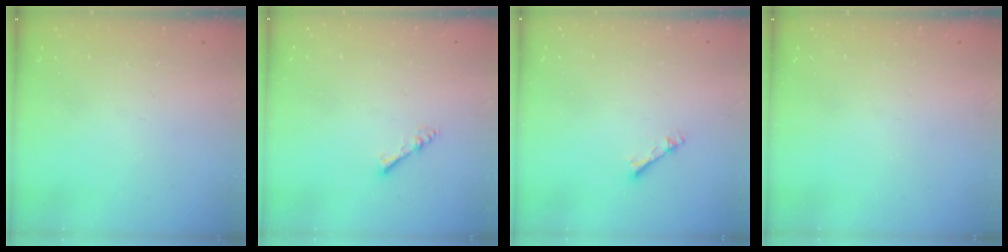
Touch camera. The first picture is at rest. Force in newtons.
{"total": 2.9, "press": 2.8, "slide": 0.5}
{"total": 2.1, "press": 2.1, "slide": 0.3}
{"total": 0.0}